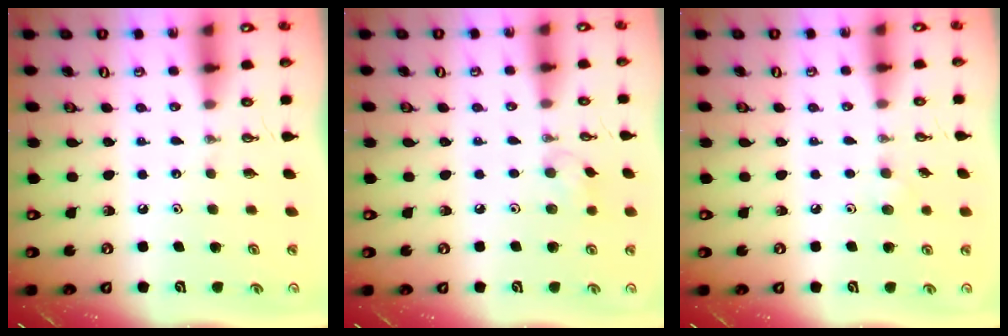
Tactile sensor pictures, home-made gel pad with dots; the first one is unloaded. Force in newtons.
{"total": 5.6, "press": 5.5, "slide": 1.3}
{"total": 4.6, "press": 4.5, "slide": 0.9}